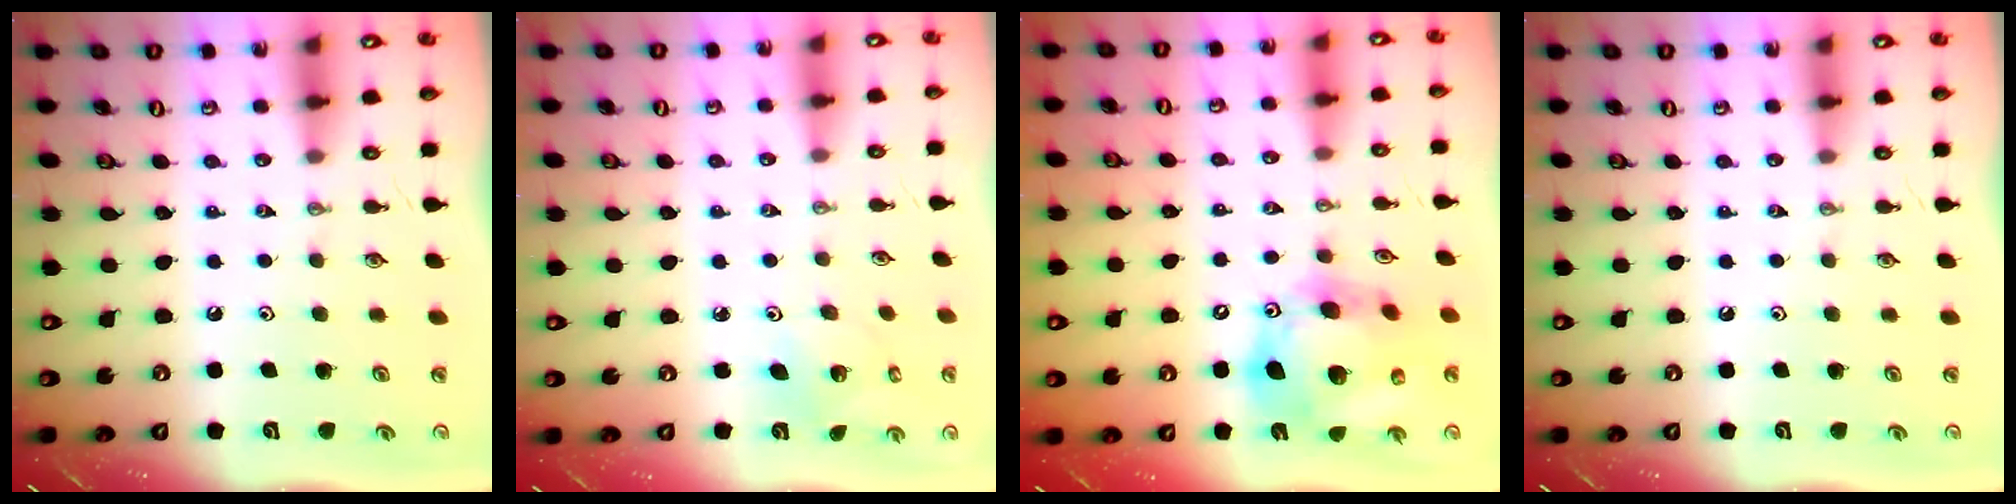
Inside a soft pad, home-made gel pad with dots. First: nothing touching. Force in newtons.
{"total": 4.1, "press": 4.1, "slide": 0.5}
{"total": 19.0, "press": 18.9, "slide": 2.5}
{"total": 0.0}